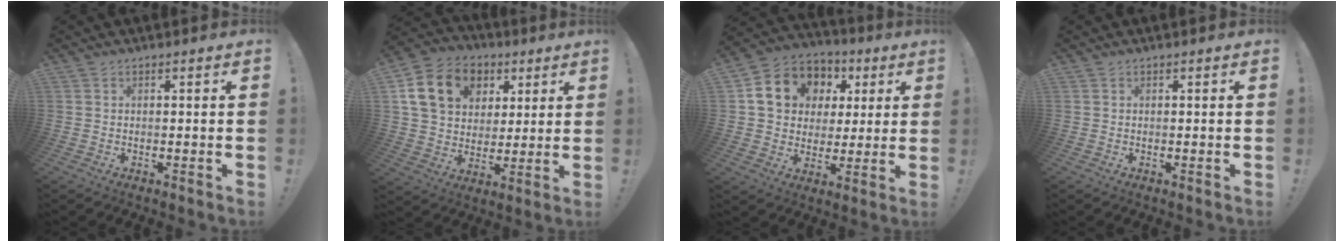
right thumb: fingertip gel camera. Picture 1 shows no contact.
{"total": 18.1, "force": [6.8, 13.9, 9.3], "torque": [-0.137, -0.013, 0.140]}
{"total": 14.1, "force": [4.6, 11.8, 6.2], "torque": [-0.088, -0.010, 0.100]}
{"total": 0.0}